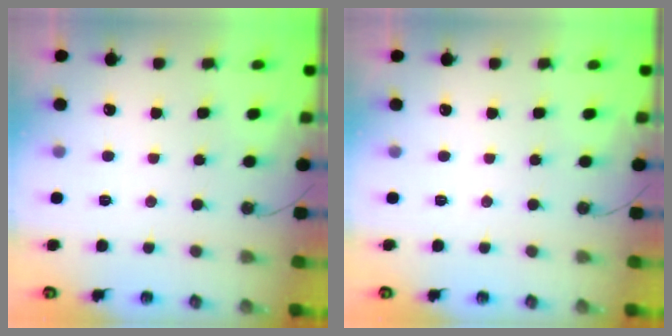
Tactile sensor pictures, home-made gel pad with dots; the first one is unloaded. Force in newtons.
{"total": 0.0}